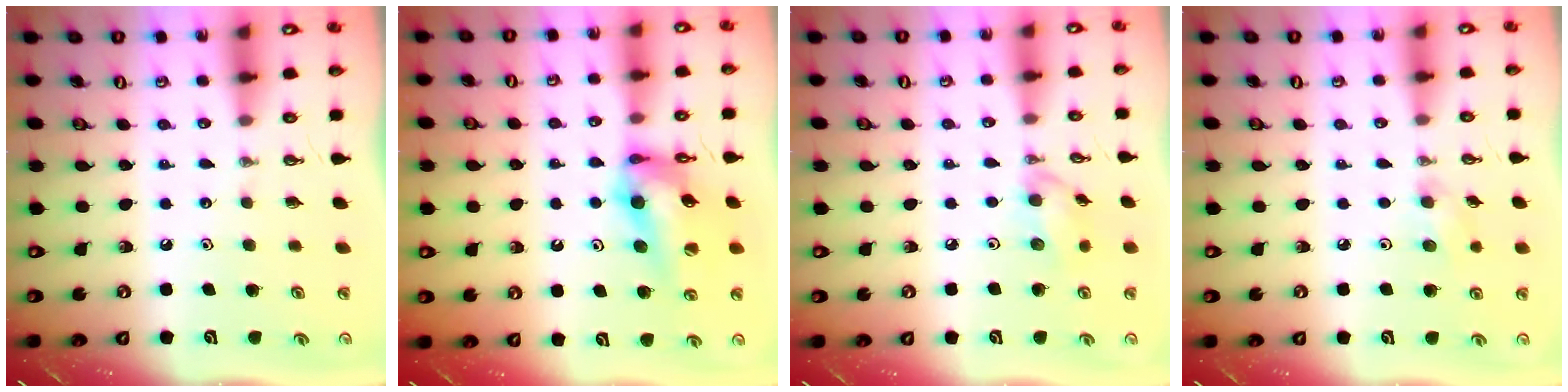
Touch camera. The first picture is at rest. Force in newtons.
{"total": 13.4, "press": 13.3, "slide": 1.2}
{"total": 8.9, "press": 8.9, "slide": 1.1}
{"total": 6.0, "press": 4.7, "slide": 3.7}